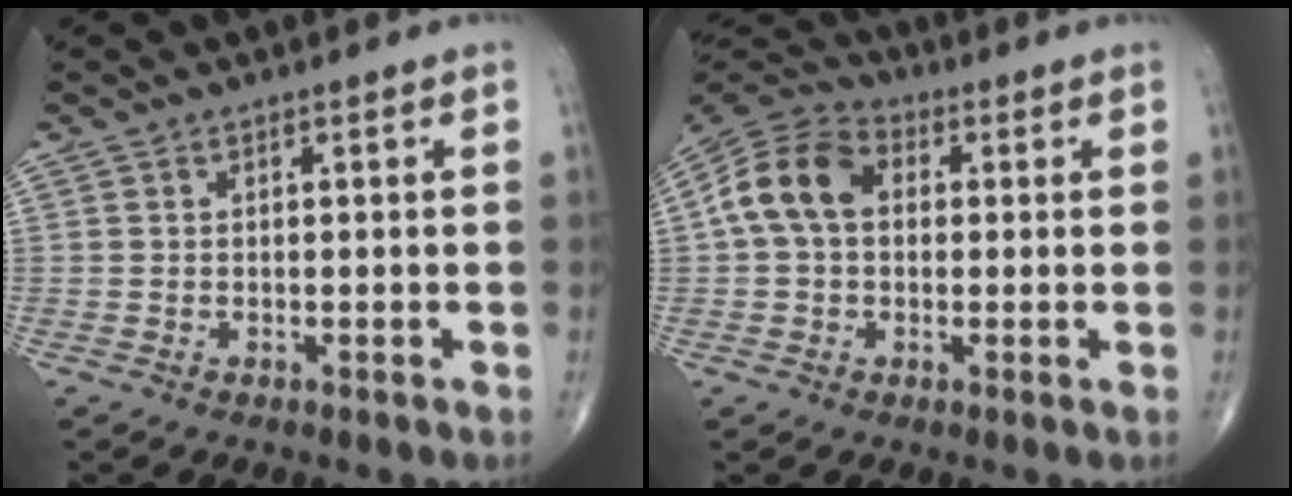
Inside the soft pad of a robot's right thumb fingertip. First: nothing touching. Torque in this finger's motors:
{"motor_torque": [0.21, 1.21, 0.21, -0.22, 0.13]}